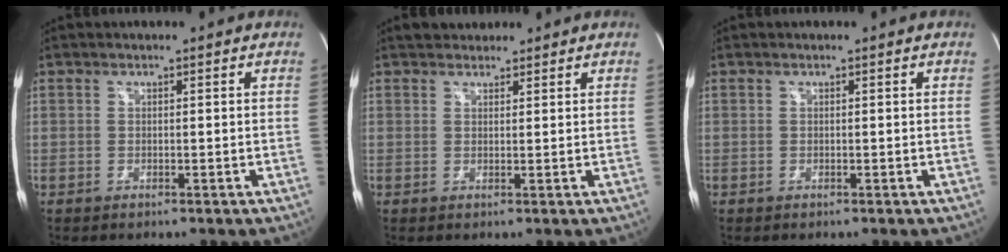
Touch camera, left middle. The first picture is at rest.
{"total": 3.3, "force": [2.8, 1.5, 0.6], "torque": [-0.003, 0.020, 0.043]}
{"total": 0.0}